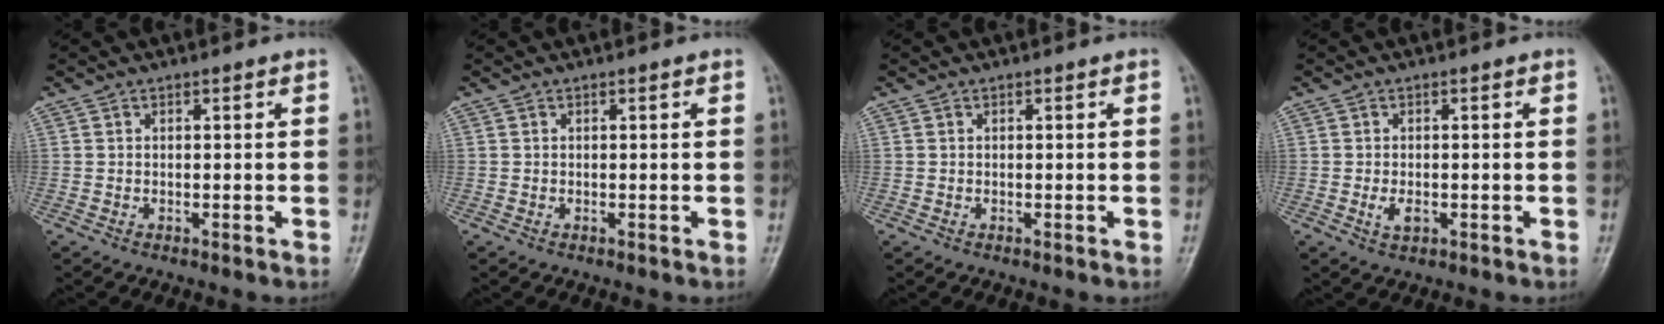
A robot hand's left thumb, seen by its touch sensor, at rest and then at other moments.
{"total": 0.0}
{"total": 0.0}
{"total": 2.5, "force": [-0.5, 1.4, 2.0], "torque": [-0.034, -0.003, -0.009]}